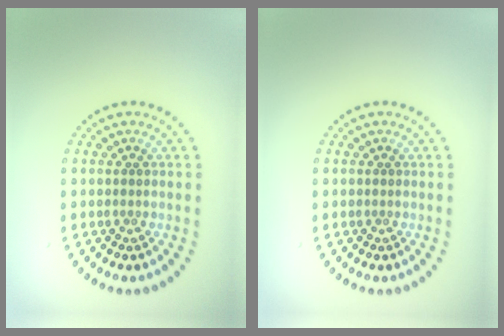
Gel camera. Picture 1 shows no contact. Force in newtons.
{"total": 0.0}